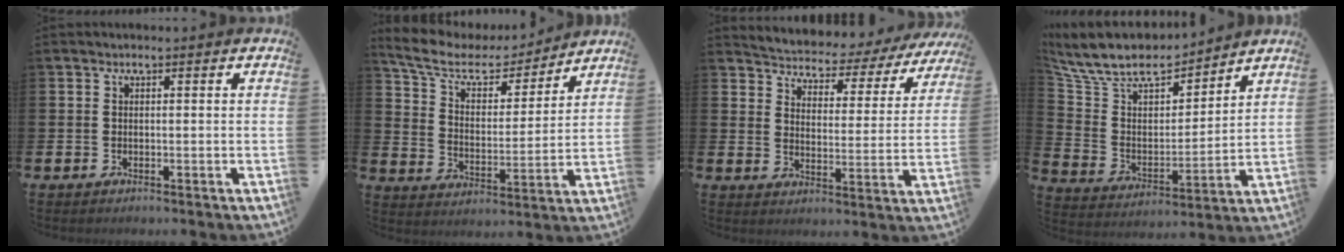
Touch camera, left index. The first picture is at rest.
{"total": 8.0, "force": [6.8, 3.1, 2.7], "torque": [-0.088, -0.042, 0.117]}
{"total": 3.7, "force": [3.5, 1.1, 0.1], "torque": [-0.023, -0.038, 0.051]}
{"total": 10.8, "force": [9.7, 3.3, 3.2], "torque": [-0.110, -0.066, 0.171]}